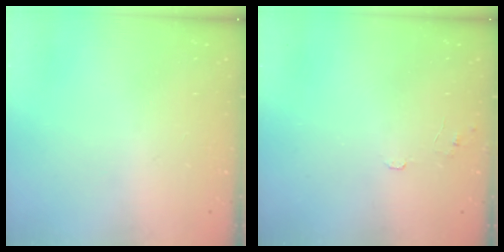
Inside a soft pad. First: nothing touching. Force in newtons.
{"total": 4.8, "press": 4.8, "slide": 0.4}